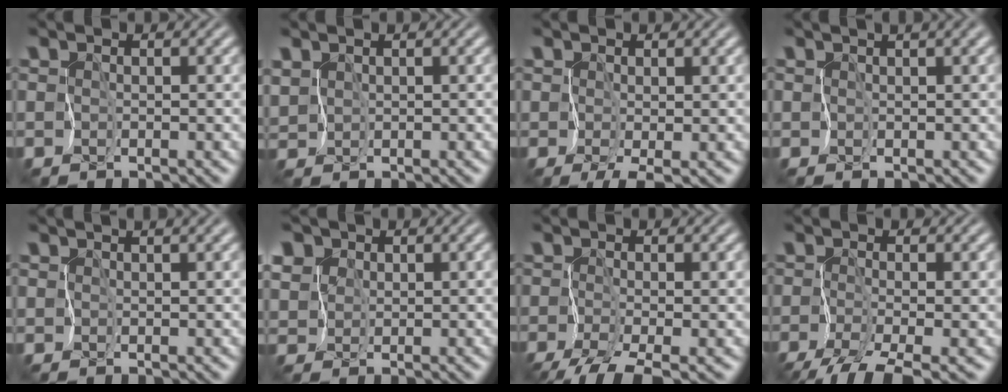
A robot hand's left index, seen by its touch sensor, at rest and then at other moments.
{"total": 1.4, "force": [0.7, 1.1, 0.6], "torque": [-0.020, -0.001, 0.014]}
{"total": 1.9, "force": [0.2, 0.9, 1.7], "torque": [-0.029, -0.002, 0.007]}
{"total": 3.9, "force": [2.3, 1.1, 3.0], "torque": [-0.040, 0.016, 0.031]}
{"total": 2.8, "force": [1.9, 0.8, 1.9], "torque": [-0.024, 0.016, 0.025]}
{"total": 4.2, "force": [2.2, 3.4, 1.3], "torque": [-0.057, 0.016, 0.038]}
{"total": 3.5, "force": [-2.5, 0.5, 2.4], "torque": [-0.038, -0.004, -0.049]}
{"total": 3.7, "force": [-2.7, 0.4, 2.6], "torque": [-0.040, -0.005, -0.054]}